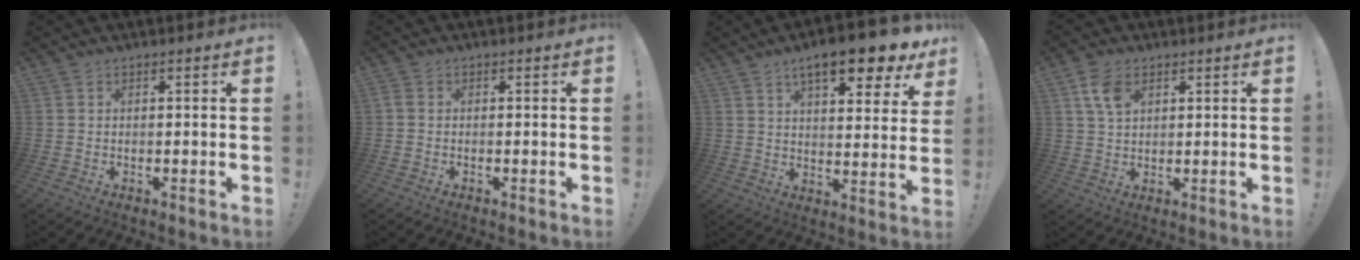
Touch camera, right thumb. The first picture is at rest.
{"total": 0.9, "force": [-0.5, 0.5, 0.5], "torque": [-0.011, 0.003, -0.008]}
{"total": 13.0, "force": [8.5, 3.4, 9.3], "torque": [-0.135, -0.052, 0.136]}
{"total": 6.9, "force": [3.1, 4.4, 4.3], "torque": [-0.082, -0.005, 0.058]}